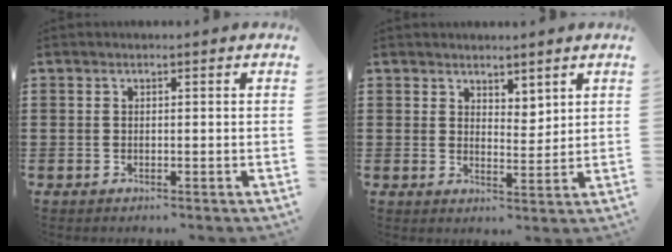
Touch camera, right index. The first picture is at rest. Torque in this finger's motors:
{"motor_torque": [-0.03, 0.28, 0.09, 0.00]}